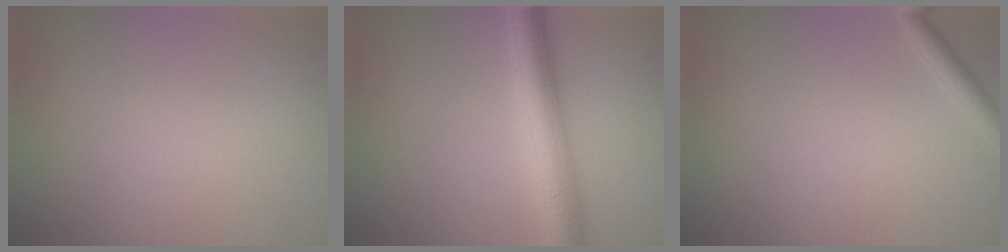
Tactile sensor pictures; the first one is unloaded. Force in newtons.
{"total": 5.7, "press": 5.7, "slide": 0.1}
{"total": 1.5, "press": 1.5, "slide": 0.2}